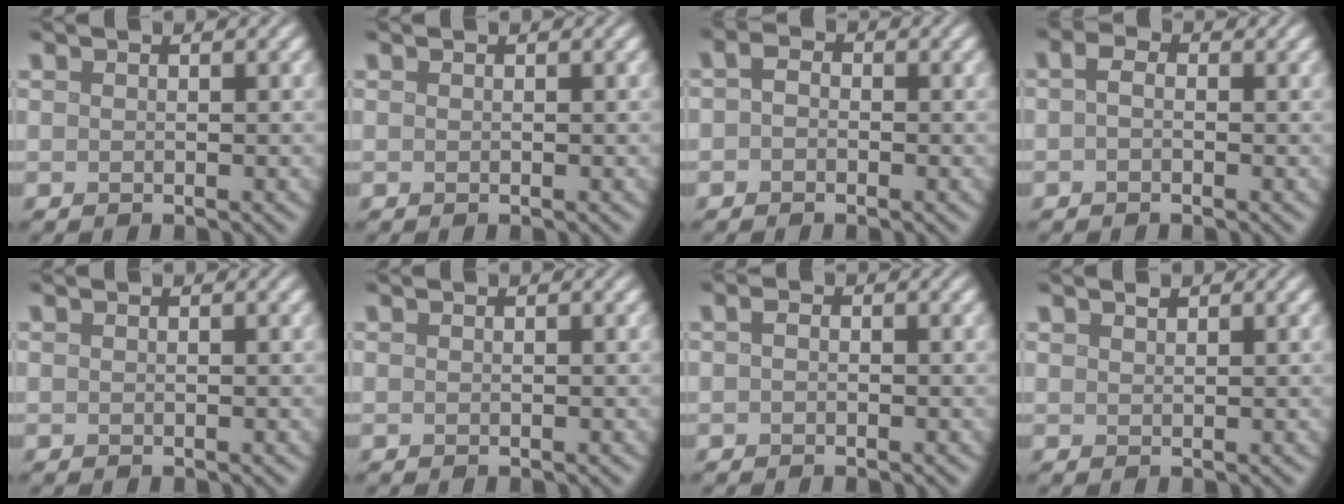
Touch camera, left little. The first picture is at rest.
{"total": 0.0}
{"total": 1.3, "force": [-0.3, 1.0, 0.8], "torque": [-0.016, 0.002, -0.012]}
{"total": 1.4, "force": [-0.2, 0.8, 1.1], "torque": [-0.024, 0.004, -0.008]}
{"total": 0.0}
{"total": 0.0}
{"total": 0.9, "force": [0.0, 0.6, 0.6], "torque": [-0.012, 0.002, -0.003]}
{"total": 0.7, "force": [0.6, 0.2, 0.2], "torque": [-0.004, 0.000, 0.014]}